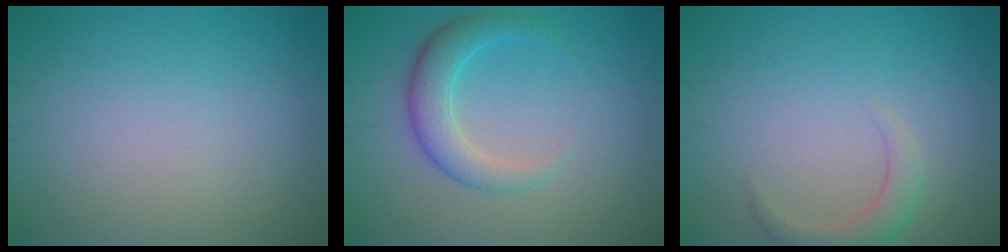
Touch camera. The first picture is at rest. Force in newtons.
{"total": 3.6, "press": 3.6, "slide": 0.1}
{"total": 2.2, "press": 2.2, "slide": 0.2}